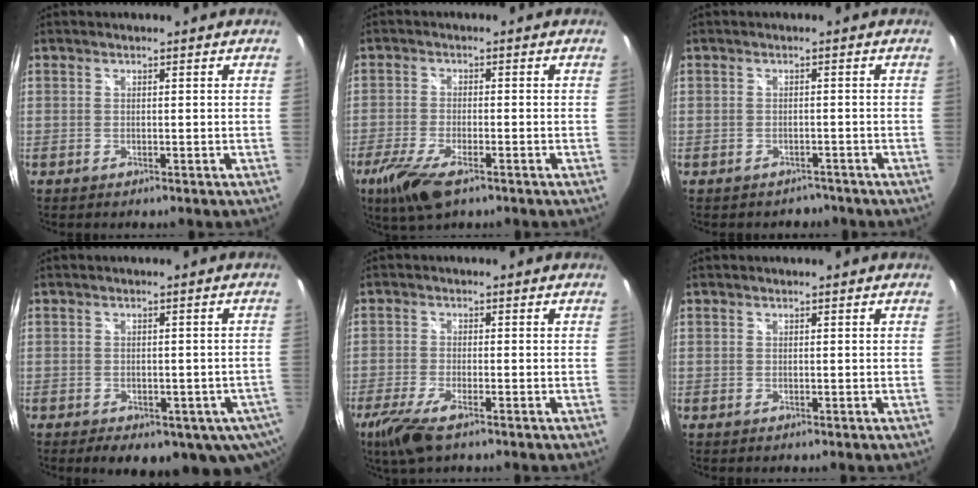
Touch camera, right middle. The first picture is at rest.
{"total": 8.7, "force": [-5.5, 2.6, 6.3], "torque": [-0.152, -0.031, -0.105]}
{"total": 2.4, "force": [-1.8, 1.6, -0.2], "torque": [0.006, 0.013, -0.021]}
{"total": 11.7, "force": [-6.0, 5.9, 8.1], "torque": [-0.128, -0.031, -0.069]}
{"total": 7.2, "force": [-4.7, 1.5, 5.2], "torque": [-0.129, -0.025, -0.092]}
{"total": 0.0}